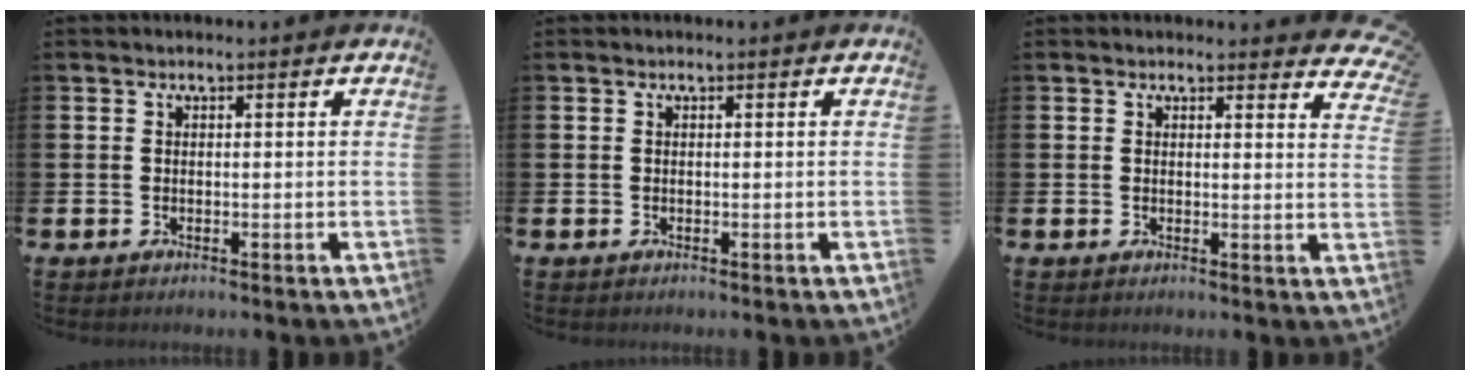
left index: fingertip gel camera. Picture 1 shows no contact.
{"total": 0.0}
{"total": 2.1, "force": [2.1, 0.5, 0.2], "torque": [0.013, -0.014, 0.033]}